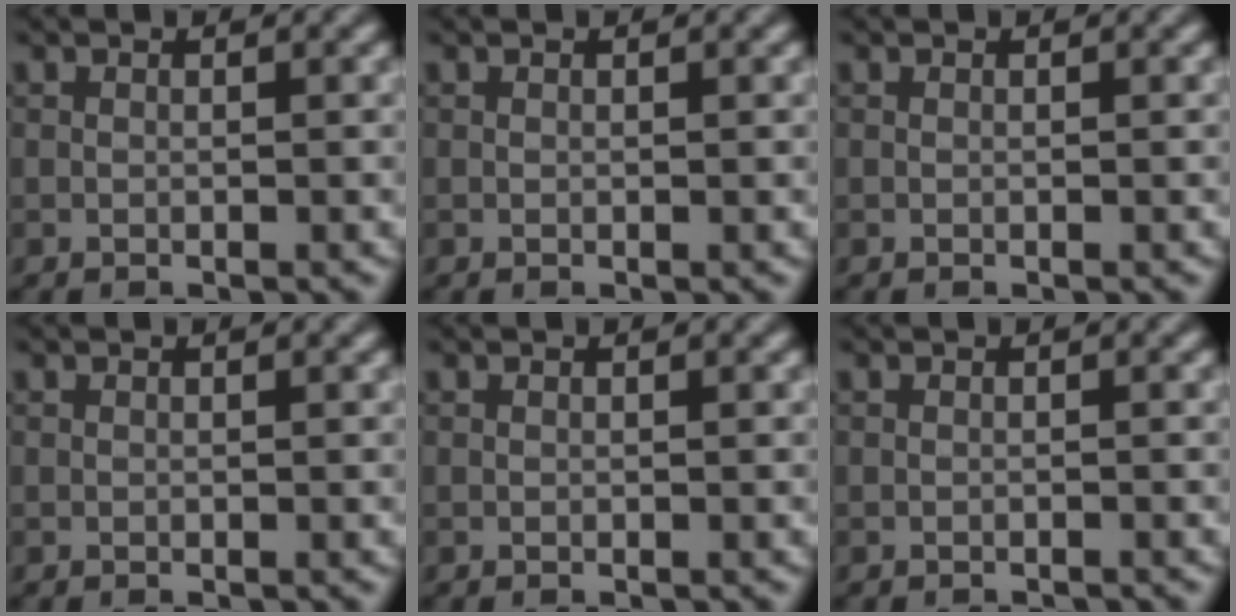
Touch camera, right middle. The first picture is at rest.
{"total": 0.0}
{"total": 0.0}
{"total": 0.0}
{"total": 0.0}
{"total": 0.8, "force": [-0.8, -0.2, -0.1], "torque": [-0.007, 0.009, -0.015]}